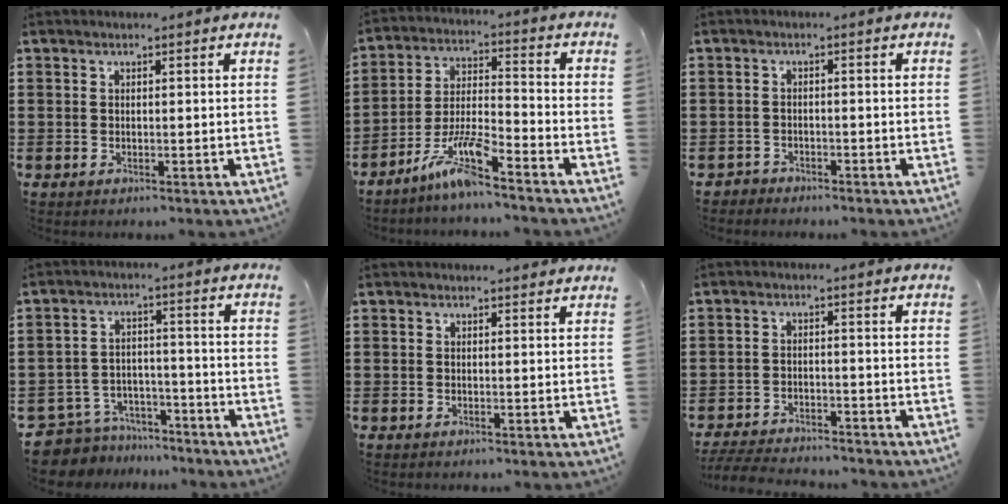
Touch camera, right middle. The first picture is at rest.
{"total": 8.4, "force": [-6.4, 0.7, 5.4], "torque": [-0.118, -0.007, -0.124]}
{"total": 1.8, "force": [-1.8, 0.4, -0.2], "torque": [-0.003, 0.002, -0.041]}
{"total": 6.5, "force": [-6.3, 1.3, 0.3], "torque": [-0.026, 0.011, -0.134]}
{"total": 0.5, "force": [0.5, 0.2, 0.2], "torque": [0.002, -0.003, 0.007]}
{"total": 4.4, "force": [-4.3, 0.5, 0.8], "torque": [-0.018, 0.001, -0.089]}